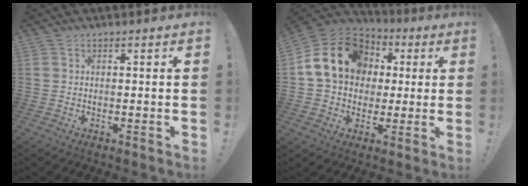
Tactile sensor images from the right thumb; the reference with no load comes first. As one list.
[{"total": 18.1, "force": [4.4, 14.4, 10.2], "torque": [-0.170, 0.000, 0.092]}]